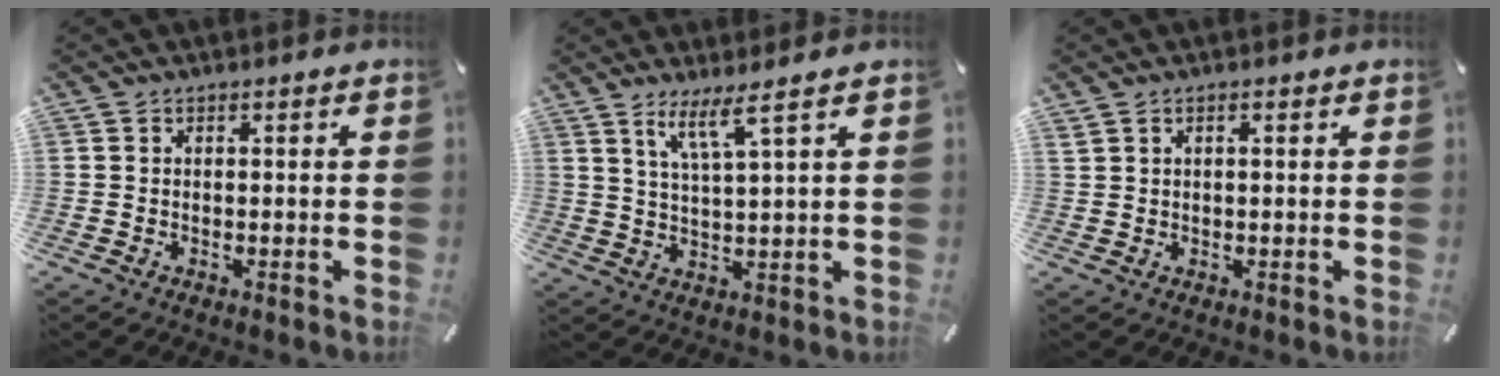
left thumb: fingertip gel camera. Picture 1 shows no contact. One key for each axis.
{"total": 6.6, "fx": 4.7, "fy": 0.2, "fz": 4.7, "tx": -0.105, "ty": -0.016, "tz": 0.080}
{"total": 1.2, "fx": 0.6, "fy": 0.6, "fz": 0.8, "tx": -0.018, "ty": 0.001, "tz": 0.010}